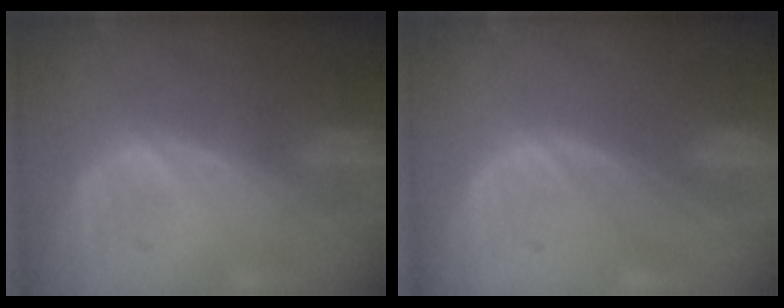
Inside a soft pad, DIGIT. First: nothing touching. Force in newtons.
{"total": 0.0}